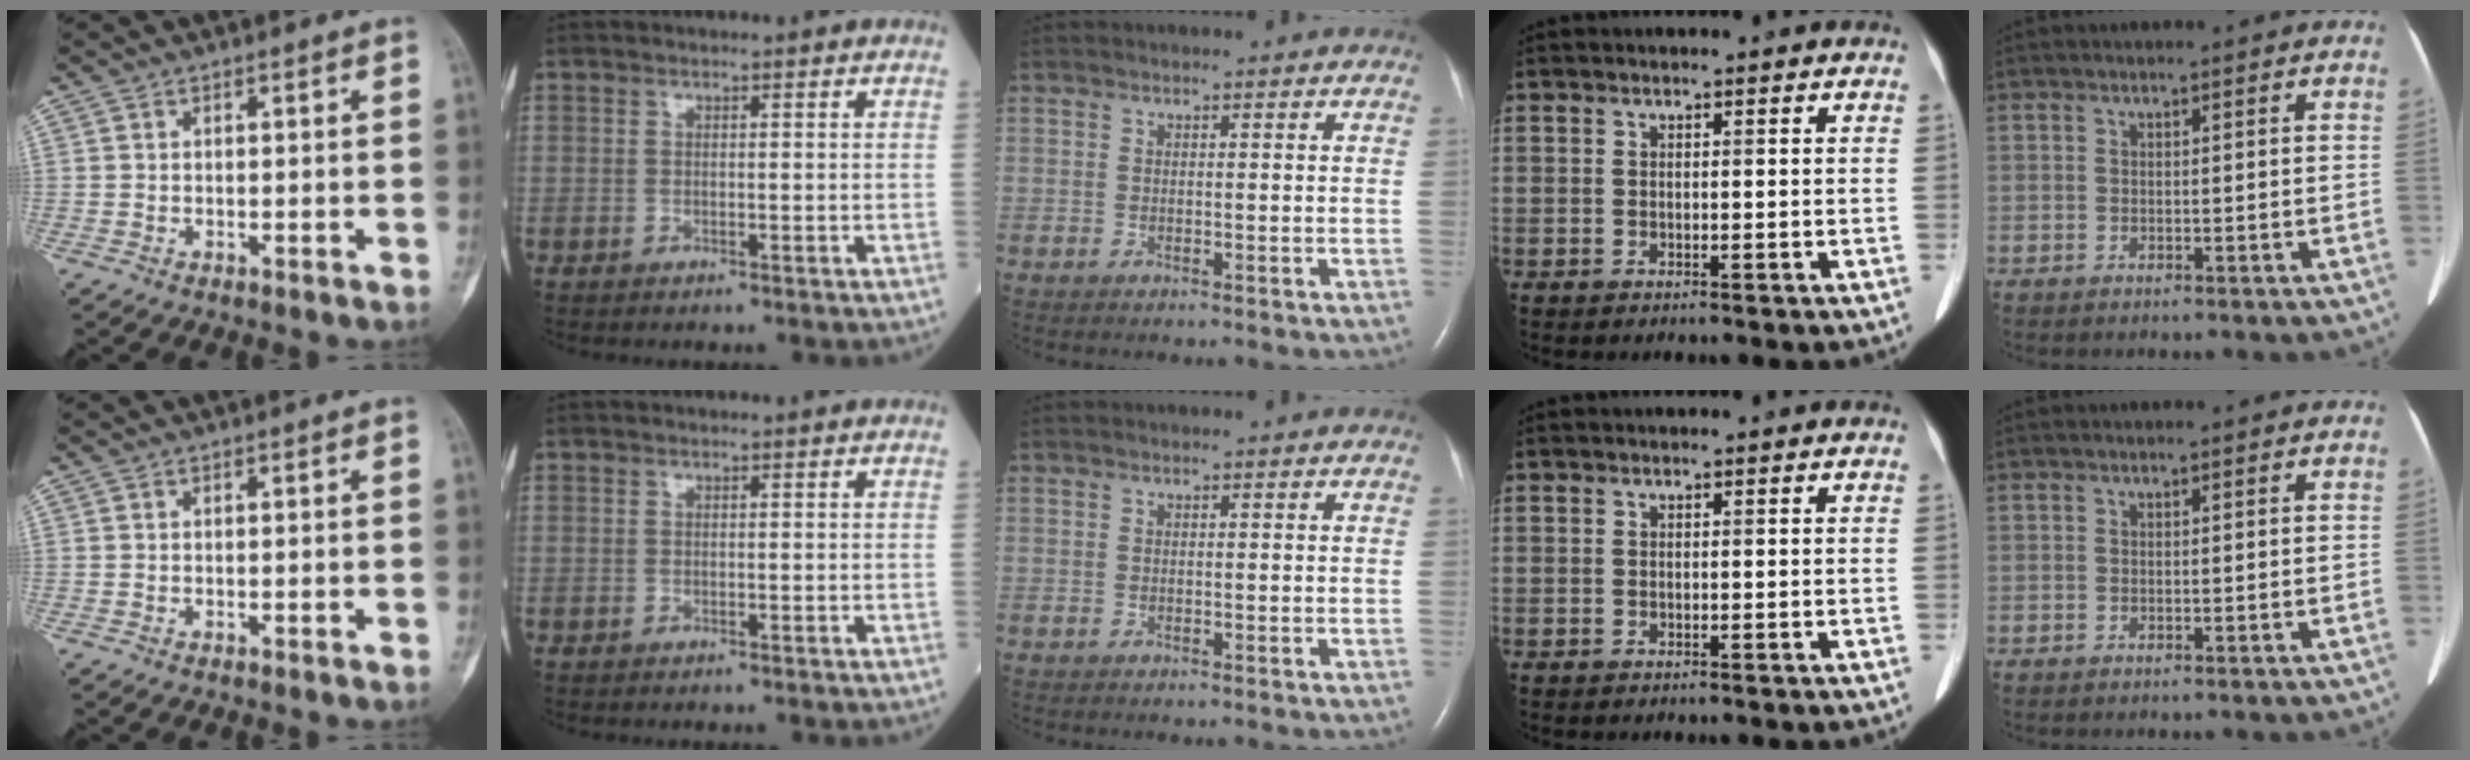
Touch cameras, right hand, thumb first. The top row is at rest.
{}